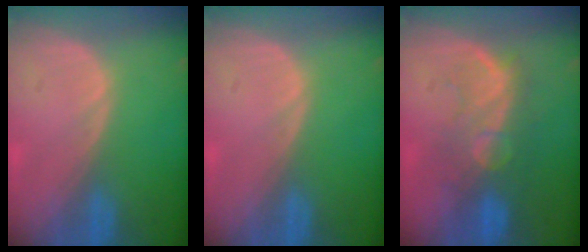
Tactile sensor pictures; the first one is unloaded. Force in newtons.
{"total": 0.0}
{"total": 9.2, "press": 8.3, "slide": 4.0}